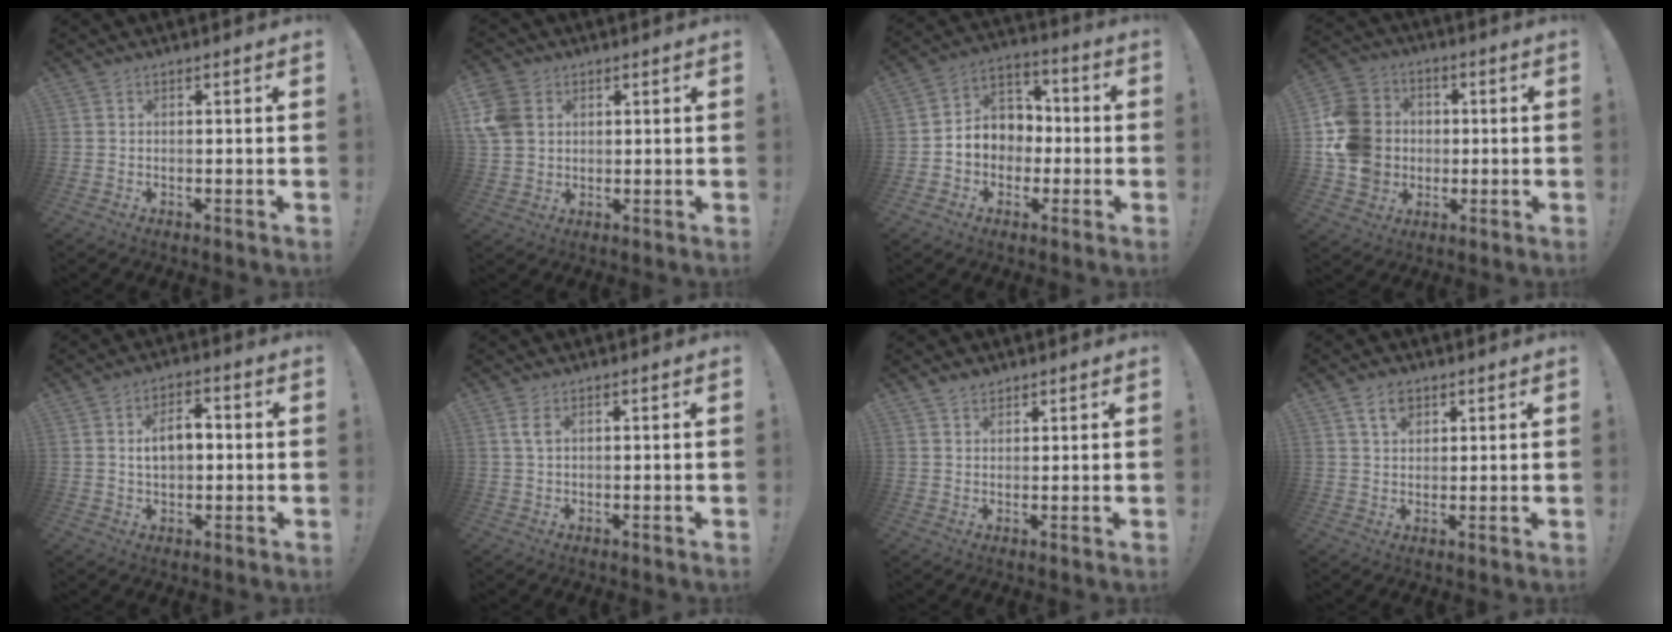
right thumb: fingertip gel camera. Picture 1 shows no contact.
{"total": 9.2, "force": [2.8, 7.3, 4.8], "torque": [-0.102, -0.001, 0.058]}
{"total": 9.8, "force": [-1.4, 9.0, 3.6], "torque": [-0.048, 0.012, -0.017]}
{"total": 16.3, "force": [-0.2, 14.6, 7.4], "torque": [-0.135, 0.012, 0.001]}
{"total": 7.0, "force": [0.4, 4.4, 5.4], "torque": [-0.077, 0.008, 0.003]}
{"total": 3.2, "force": [1.3, 1.7, 2.5], "torque": [-0.045, 0.003, 0.022]}
{"total": 2.6, "force": [2.1, 1.4, 0.6], "torque": [-0.006, -0.011, 0.038]}
{"total": 5.7, "force": [3.2, 3.5, 3.2], "torque": [-0.055, -0.005, 0.058]}